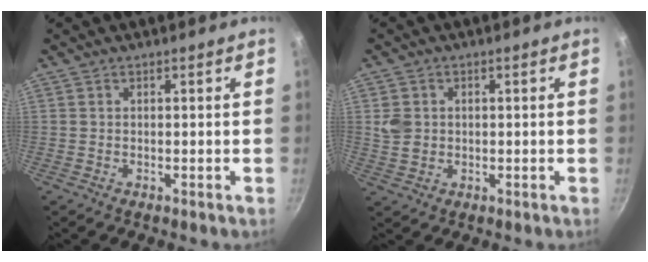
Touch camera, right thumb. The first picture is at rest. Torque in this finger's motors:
{"motor_torque": [0.00, -0.02, 0.19, 0.48, 0.00]}